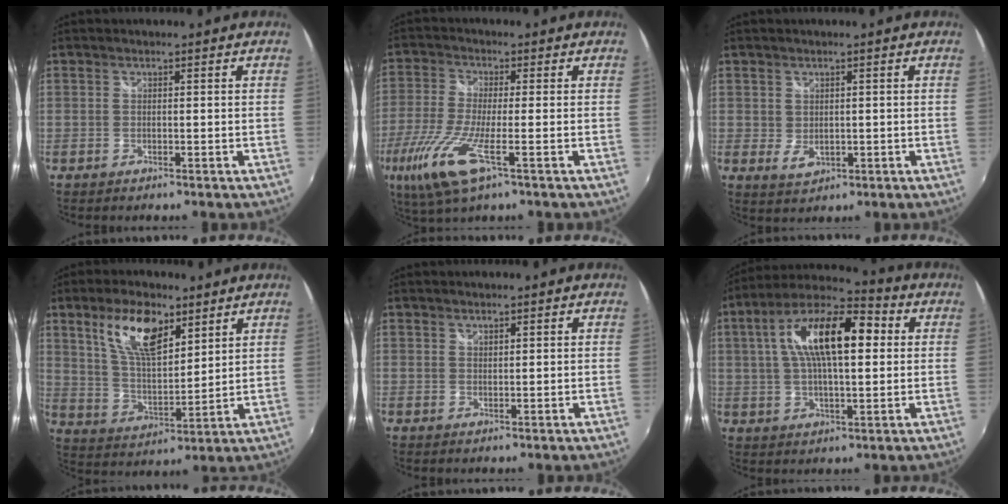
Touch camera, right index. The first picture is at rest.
{"total": 12.9, "force": [-6.0, 2.3, 11.3], "torque": [-0.252, -0.039, -0.115]}
{"total": 3.0, "force": [0.4, 2.5, 1.6], "torque": [-0.025, -0.003, 0.010]}
{"total": 12.9, "force": [7.1, 5.4, 9.3], "torque": [-0.169, 0.011, 0.141]}
{"total": 0.8, "force": [0.7, 0.3, 0.3], "torque": [-0.002, 0.000, 0.012]}
{"total": 16.9, "force": [3.5, 6.5, 15.2], "torque": [-0.273, 0.027, 0.047]}